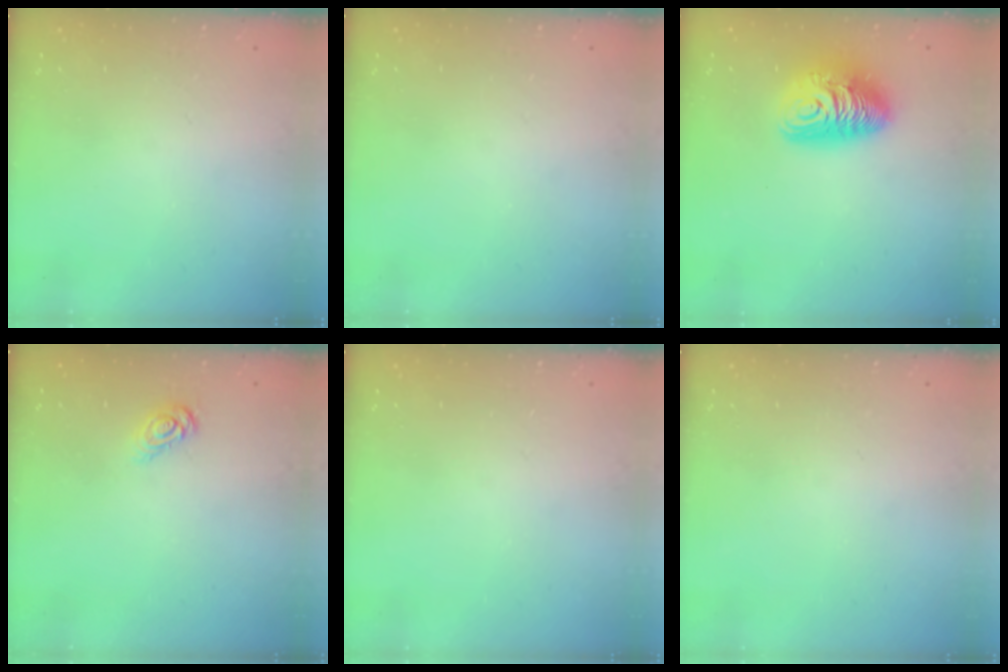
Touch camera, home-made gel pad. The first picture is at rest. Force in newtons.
{"total": 0.0}
{"total": 10.9, "press": 10.8, "slide": 1.2}
{"total": 3.4, "press": 3.4, "slide": 0.1}
{"total": 0.0}
{"total": 0.0}